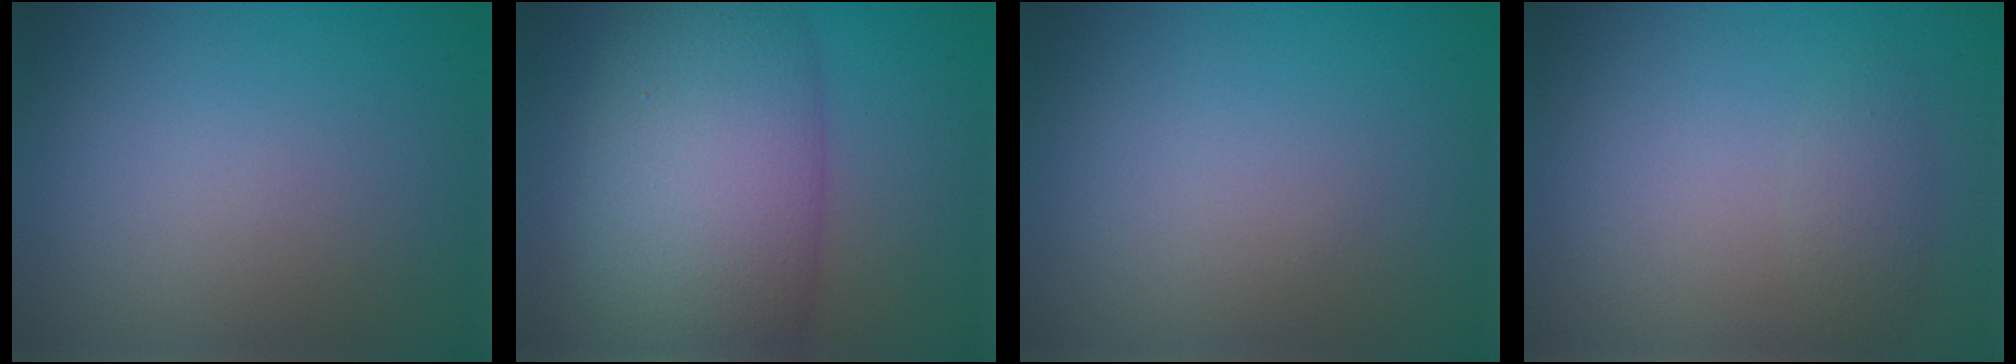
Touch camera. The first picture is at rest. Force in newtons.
{"total": 11.2, "press": 11.2, "slide": 0.4}
{"total": 0.0}
{"total": 1.6, "press": 1.6, "slide": 0.1}